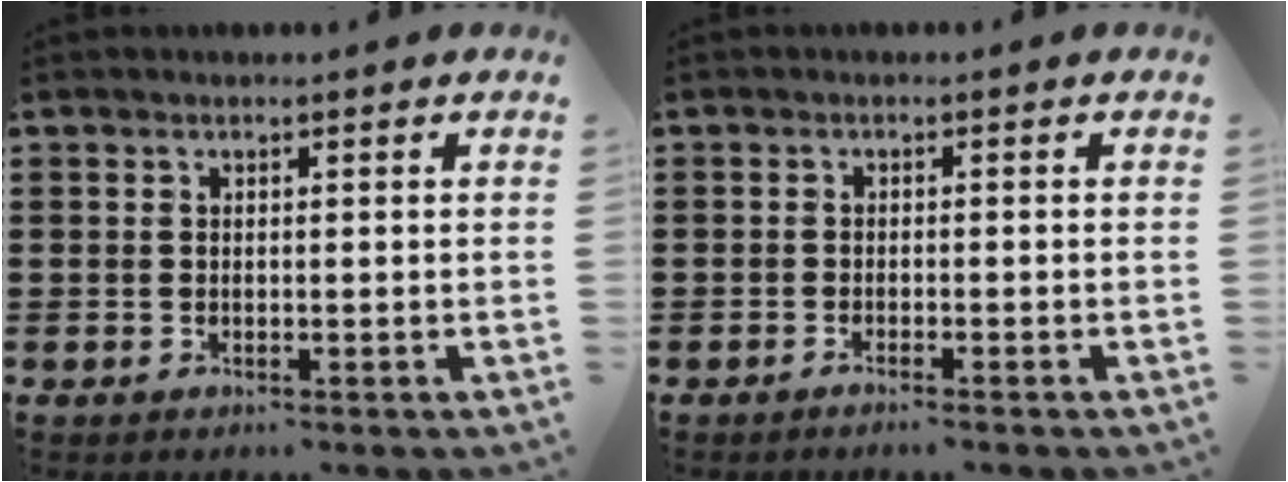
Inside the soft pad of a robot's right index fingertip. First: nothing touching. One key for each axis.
{"total": 0.9, "fx": -0.9, "fy": -0.1, "fz": 0.3, "tx": -0.006, "ty": -0.001, "tz": -0.017}